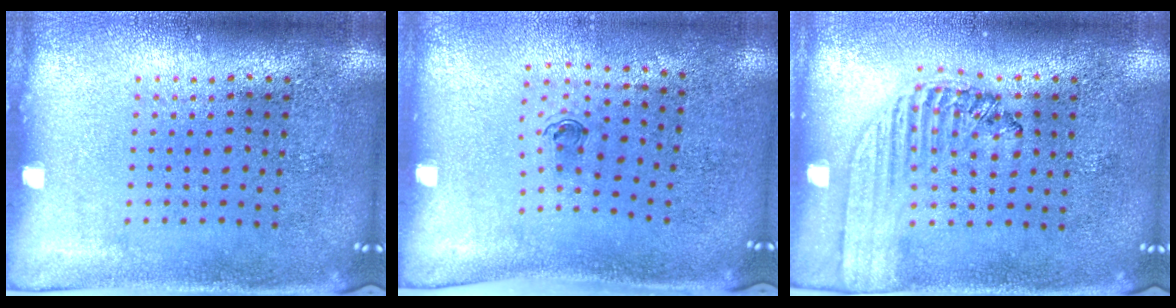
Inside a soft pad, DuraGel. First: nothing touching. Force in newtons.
{"total": 0.6, "press": 0.3, "slide": 0.5}
{"total": 1.4, "press": 1.4, "slide": 0.5}